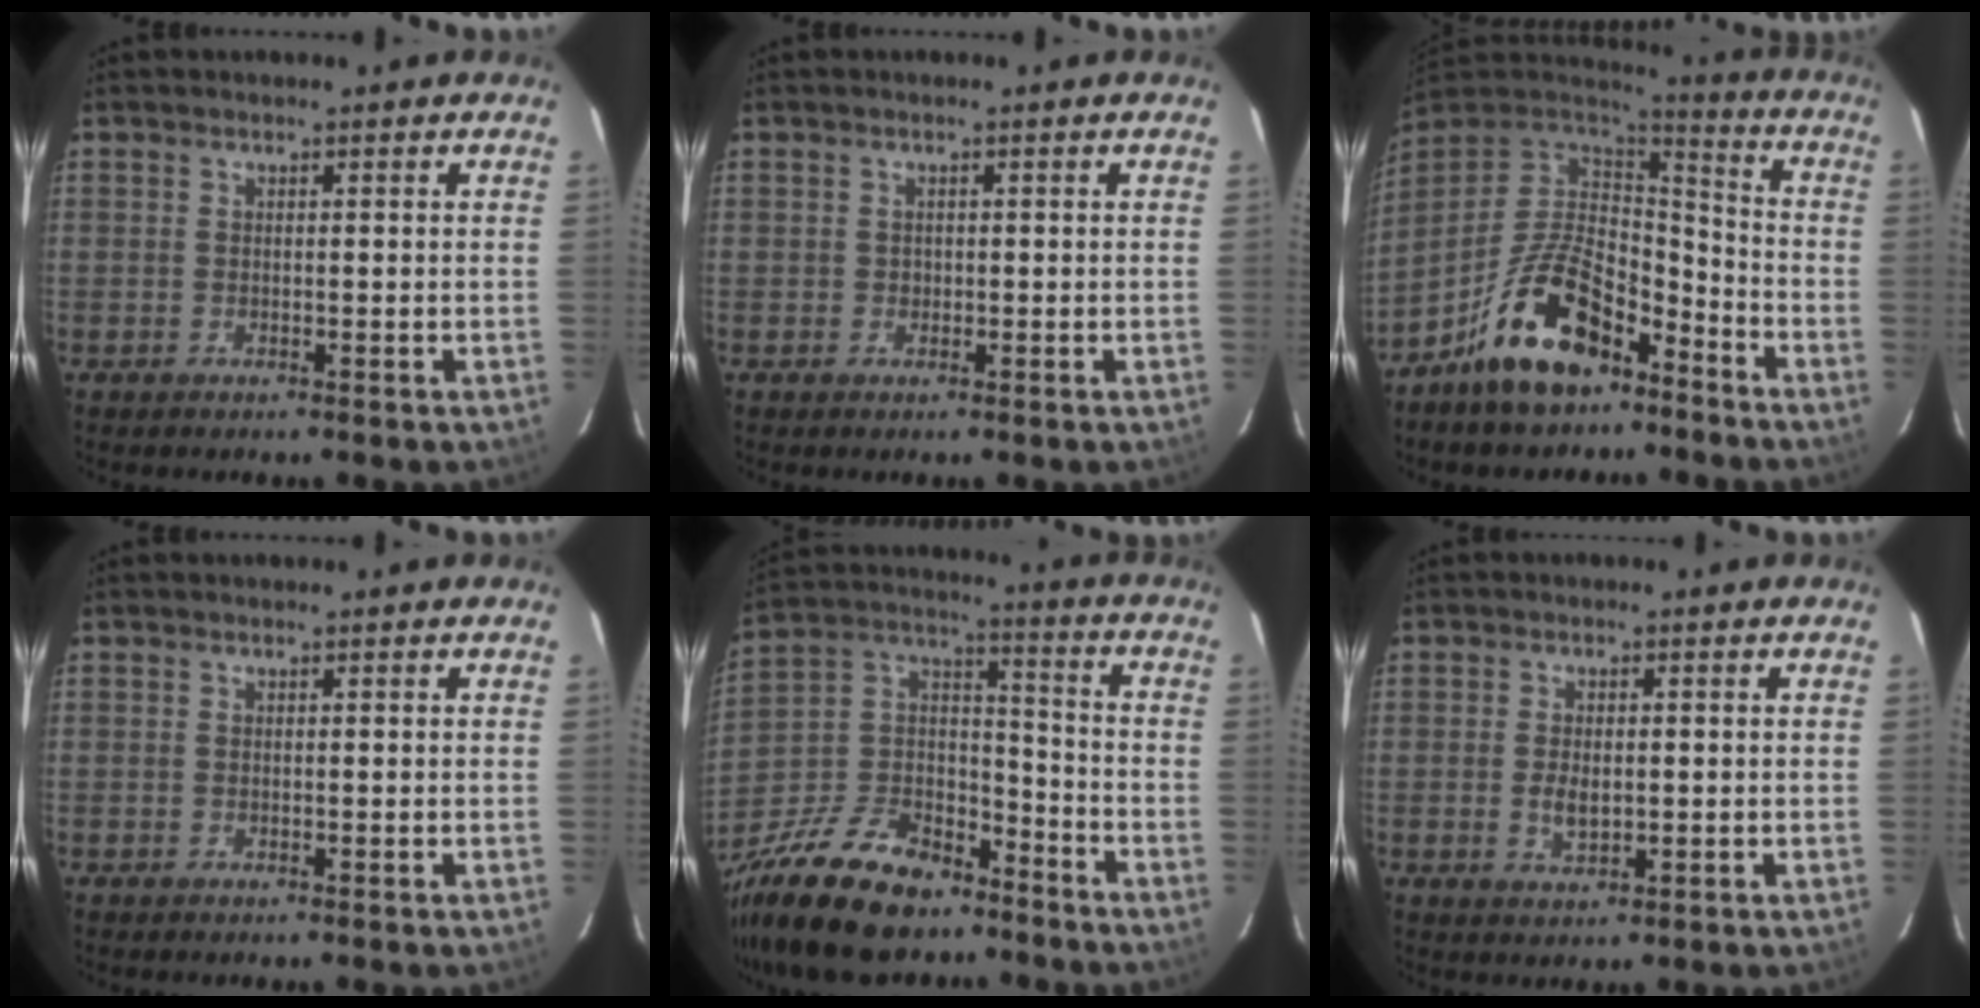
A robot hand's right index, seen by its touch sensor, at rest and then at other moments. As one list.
[{"total": 0.7, "force": [0.0, 0.7, -0.1], "torque": [0.006, 0.001, 0.003]}, {"total": 17.4, "force": [-10.8, 8.3, 10.9], "torque": [-0.215, 0.016, -0.183]}, {"total": 0.0}, {"total": 23.5, "force": [-16.5, 12.1, 11.6], "torque": [-0.267, 0.029, -0.271]}, {"total": 3.7, "force": [-0.4, 2.0, 3.0], "torque": [-0.056, -0.005, -0.003]}]